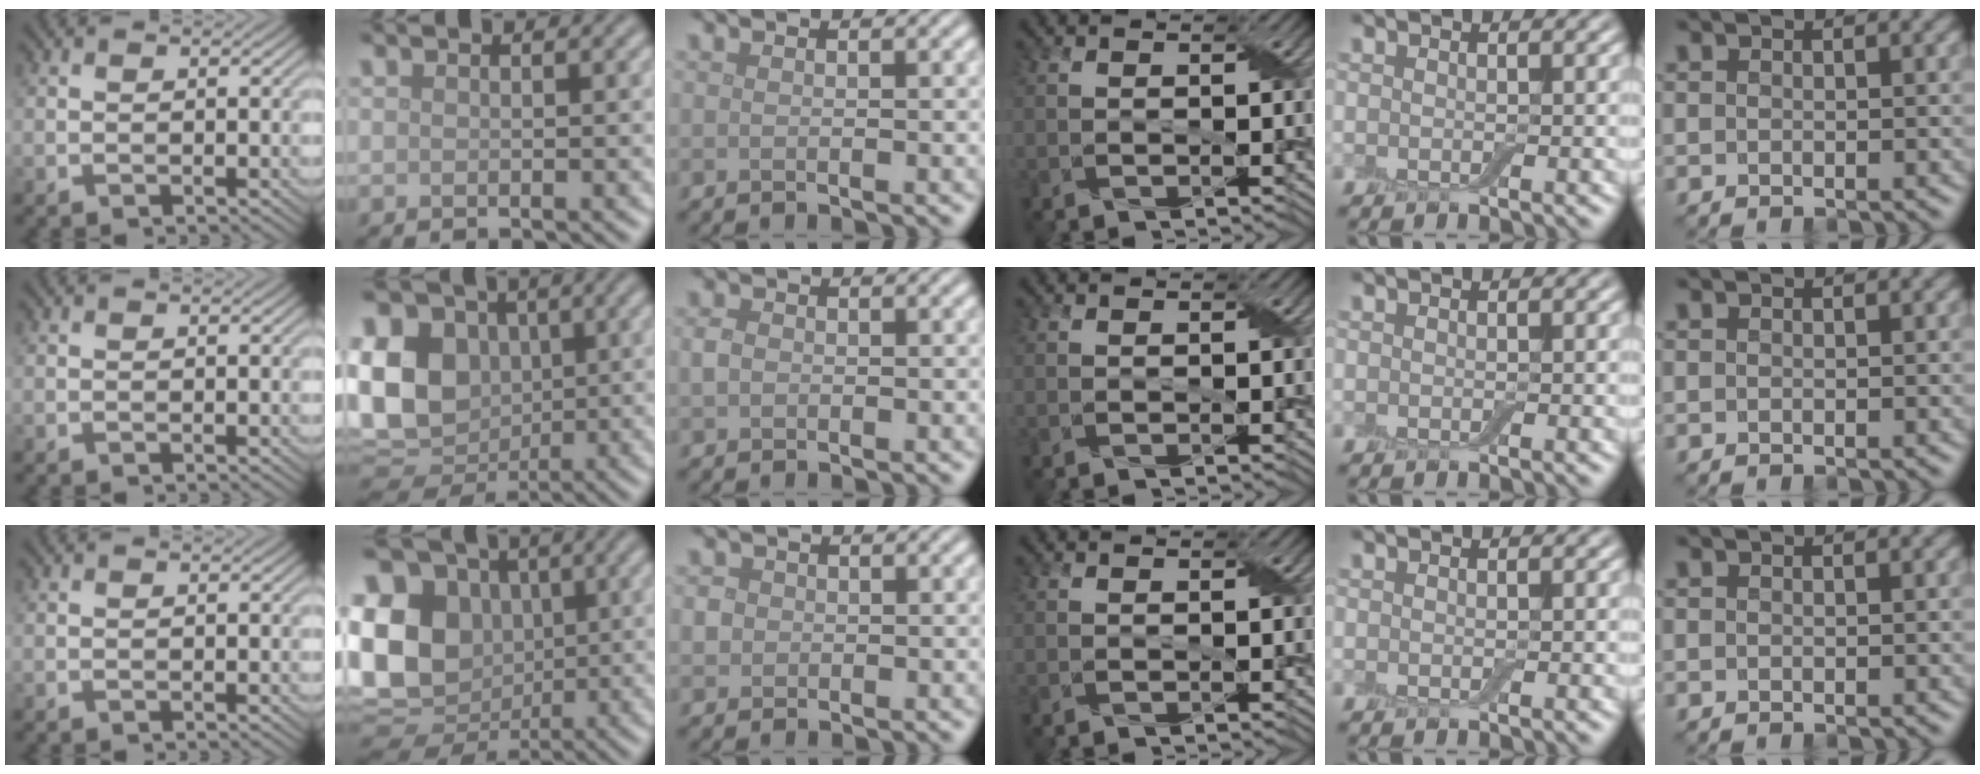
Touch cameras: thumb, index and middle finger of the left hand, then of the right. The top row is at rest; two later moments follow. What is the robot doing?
{"motion": "fold", "object": "aluminum foil"}